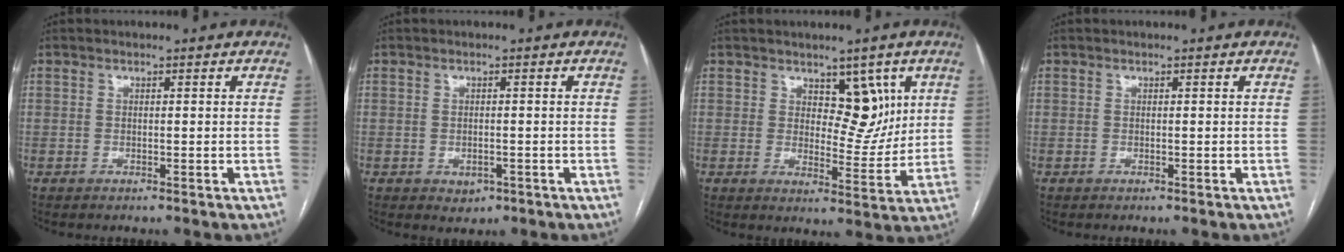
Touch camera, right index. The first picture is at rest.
{"total": 2.0, "force": [-0.8, 1.4, 1.1], "torque": [-0.013, 0.001, -0.001]}
{"total": 6.7, "force": [3.1, 3.6, 4.7], "torque": [-0.053, -0.001, 0.052]}
{"total": 0.0}